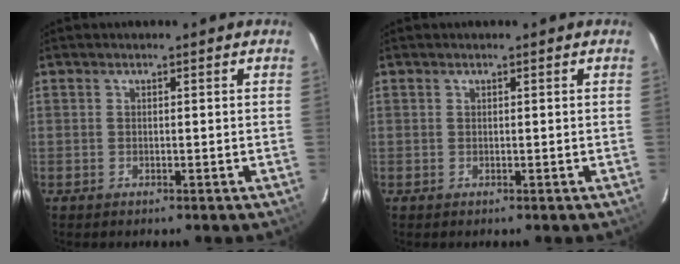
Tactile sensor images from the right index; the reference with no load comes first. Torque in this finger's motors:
{"motor_torque": [-0.10, 0.02, -0.06, 0.00]}